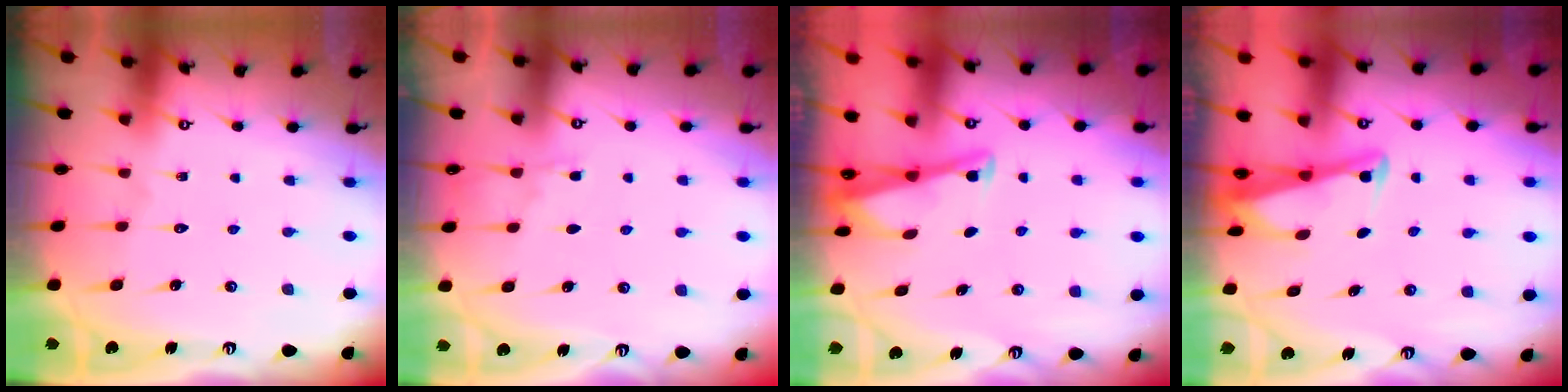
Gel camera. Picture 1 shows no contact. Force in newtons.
{"total": 2.7, "press": 2.6, "slide": 0.4}
{"total": 2.9, "press": 2.9, "slide": 0.4}
{"total": 2.7, "press": 2.6, "slide": 0.4}